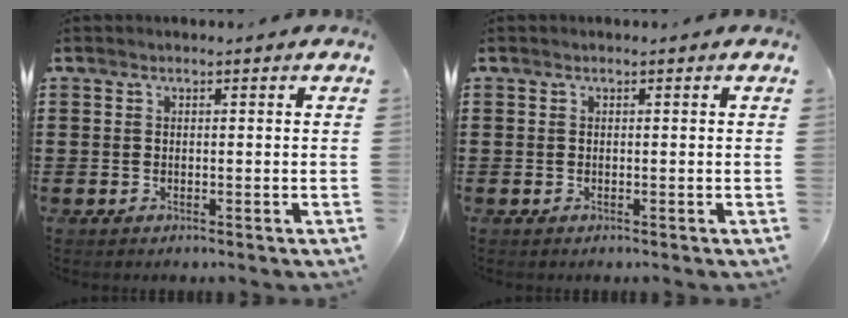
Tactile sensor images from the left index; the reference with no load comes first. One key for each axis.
{"total": 0.0}